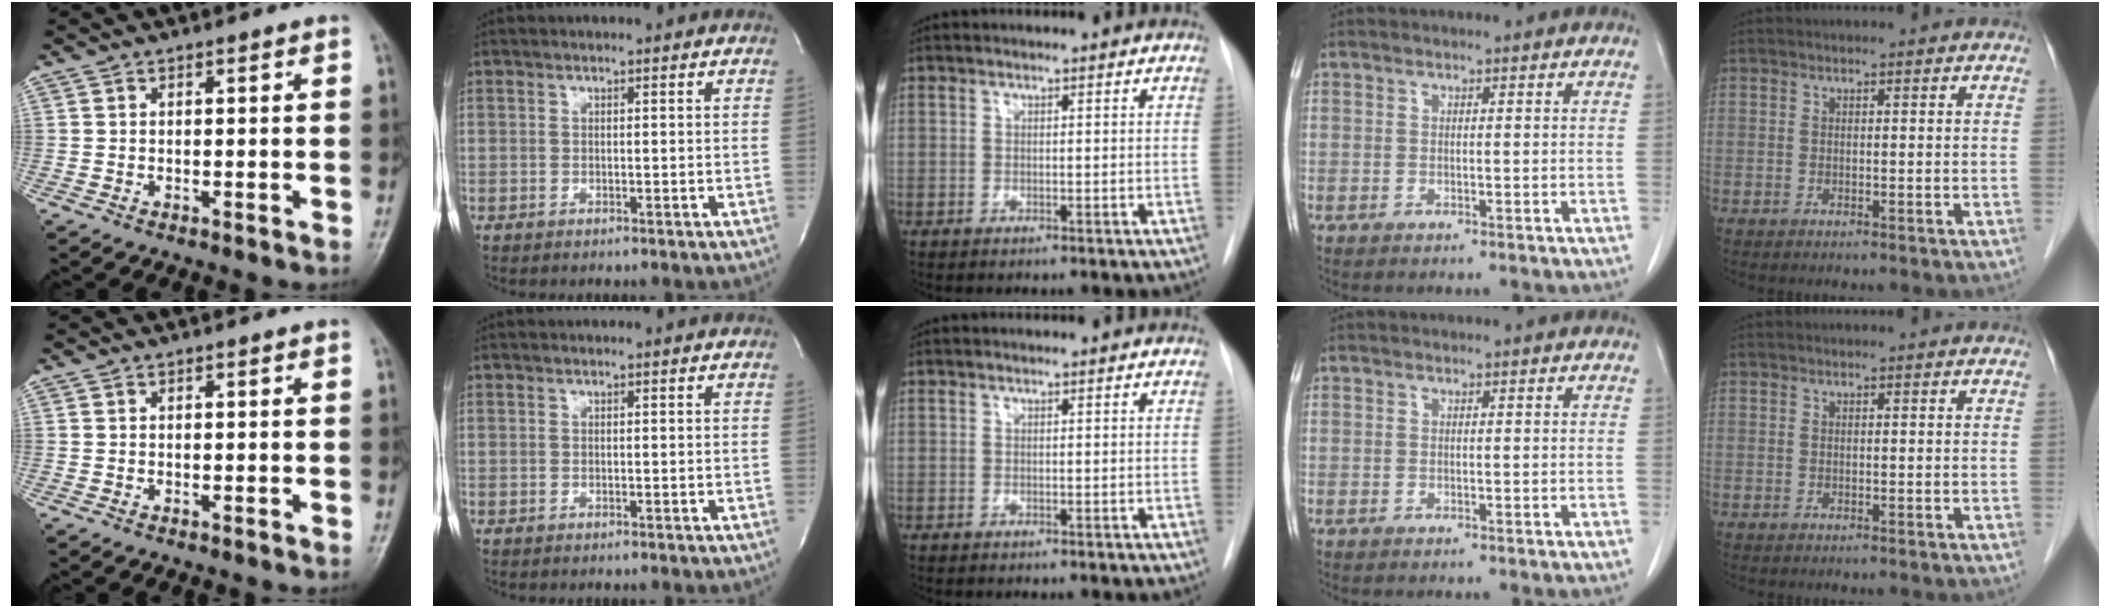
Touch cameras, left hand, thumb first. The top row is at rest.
{}